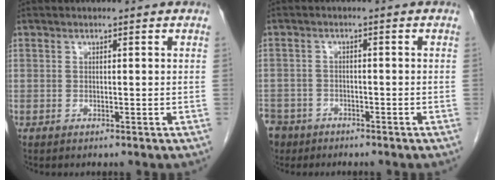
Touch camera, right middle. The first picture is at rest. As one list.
[{"total": 7.8, "force": [-5.4, 5.4, 1.5], "torque": [-0.059, -0.005, -0.095]}]